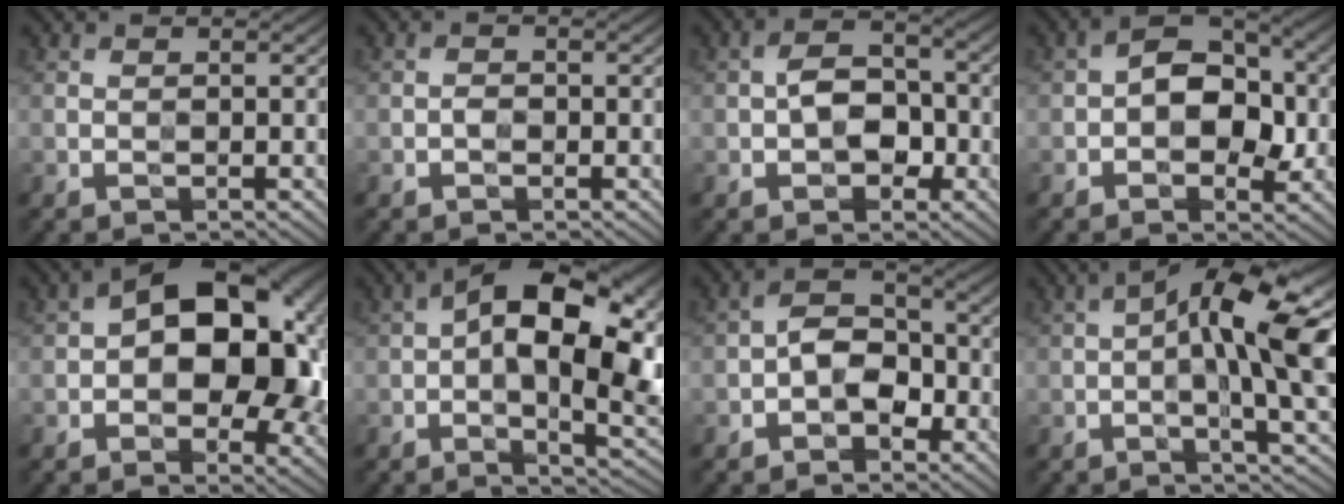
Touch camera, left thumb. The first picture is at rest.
{"total": 1.0, "force": [-0.5, 0.6, 0.6], "torque": [-0.011, 0.001, -0.011]}
{"total": 5.5, "force": [-1.4, 3.6, 4.0], "torque": [-0.066, 0.006, -0.031]}
{"total": 7.9, "force": [-0.5, 5.1, 6.0], "torque": [-0.084, 0.010, -0.020]}
{"total": 15.5, "force": [1.5, 9.3, 12.4], "torque": [-0.169, 0.012, 0.020]}
{"total": 16.4, "force": [2.0, 8.2, 14.0], "torque": [-0.207, 0.012, 0.017]}
{"total": 6.0, "force": [-2.0, 3.9, 4.1], "torque": [-0.063, 0.012, -0.045]}
{"total": 12.8, "force": [0.3, 3.7, 12.2], "torque": [-0.189, 0.015, -0.004]}